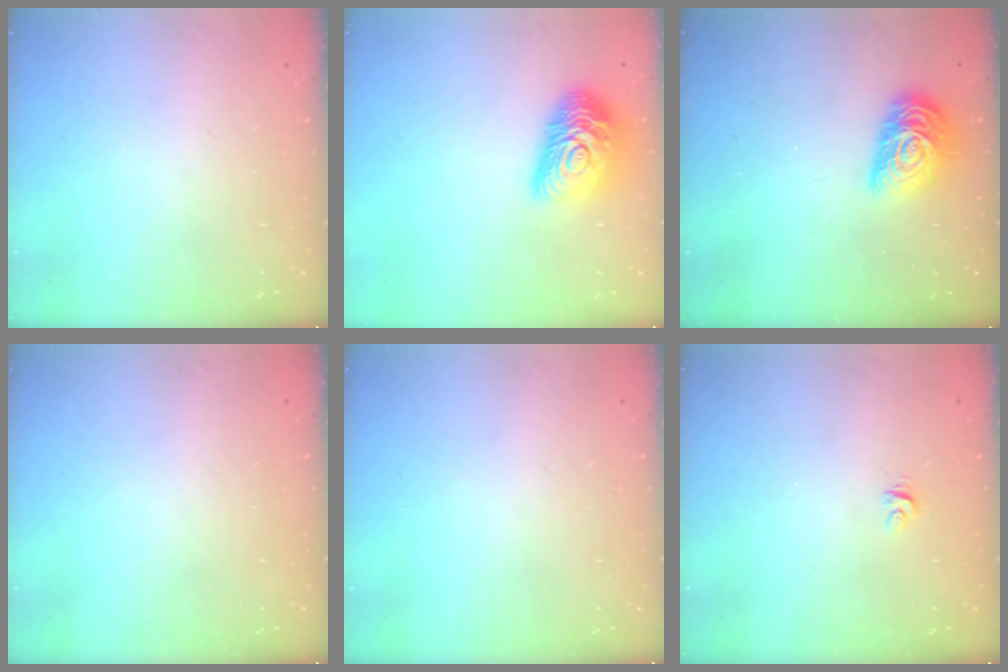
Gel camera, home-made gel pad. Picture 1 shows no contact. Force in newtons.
{"total": 17.1, "press": 17.1, "slide": 1.1}
{"total": 13.1, "press": 13.1, "slide": 0.5}
{"total": 0.0}
{"total": 0.0}
{"total": 4.2, "press": 4.2, "slide": 0.2}